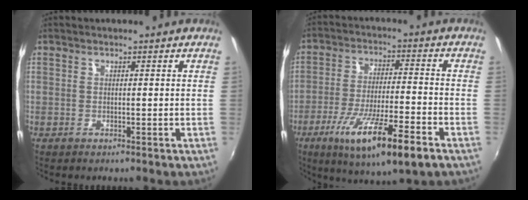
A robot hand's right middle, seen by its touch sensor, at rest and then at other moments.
{"total": 16.9, "force": [-9.0, 2.6, 14.0], "torque": [-0.259, -0.042, -0.150]}